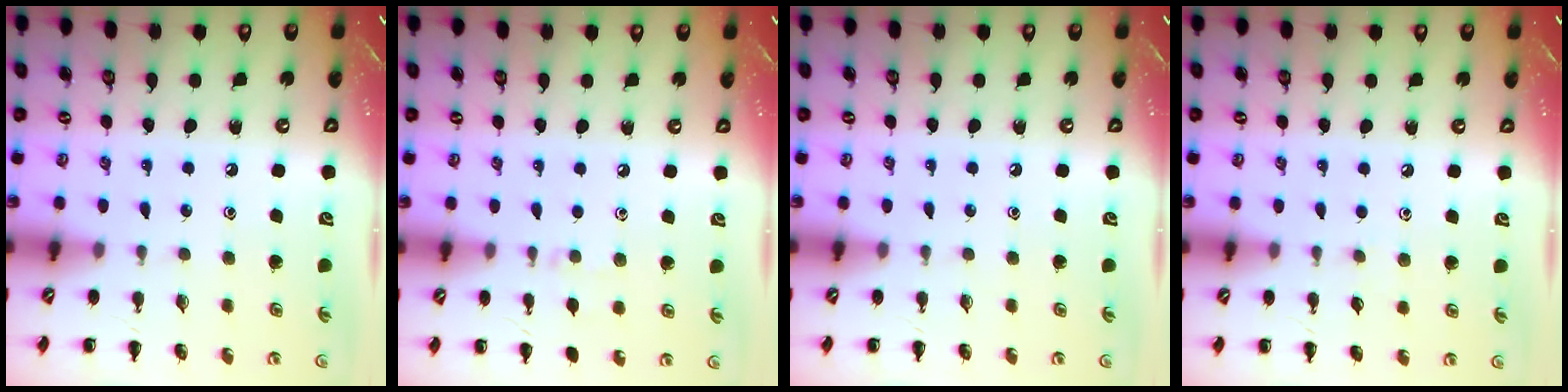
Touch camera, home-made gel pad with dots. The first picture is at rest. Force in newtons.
{"total": 3.9, "press": 3.6, "slide": 1.5}
{"total": 0.0}
{"total": 2.9, "press": 2.7, "slide": 1.1}